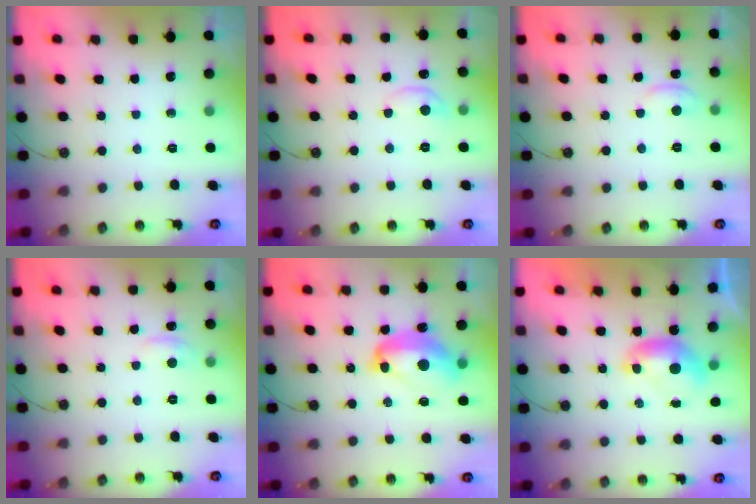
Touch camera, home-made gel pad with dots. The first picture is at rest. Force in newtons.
{"total": 1.3, "press": 1.2, "slide": 0.5}
{"total": 2.1, "press": 2.1, "slide": 0.2}
{"total": 1.0, "press": 0.7, "slide": 0.8}
{"total": 8.8, "press": 8.7, "slide": 1.1}
{"total": 0.0}